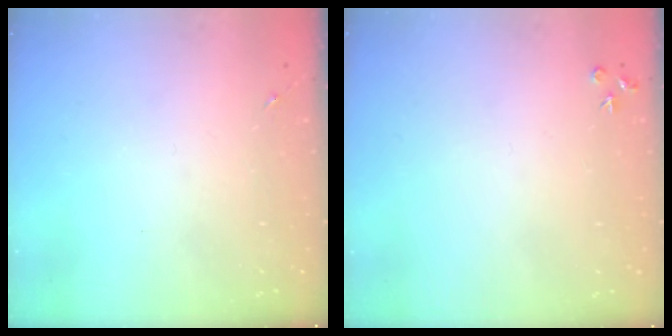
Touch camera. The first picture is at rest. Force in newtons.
{"total": 3.5, "press": 3.5, "slide": 0.4}